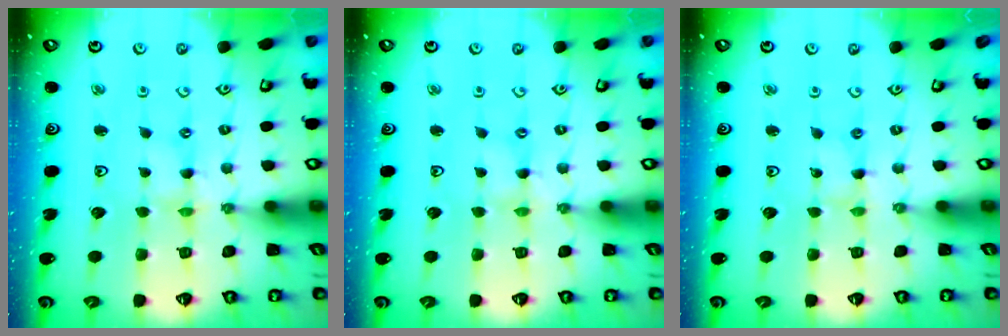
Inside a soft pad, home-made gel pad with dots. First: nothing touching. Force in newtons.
{"total": 1.1, "press": 1.1, "slide": 0.2}
{"total": 0.9, "press": 0.8, "slide": 0.1}